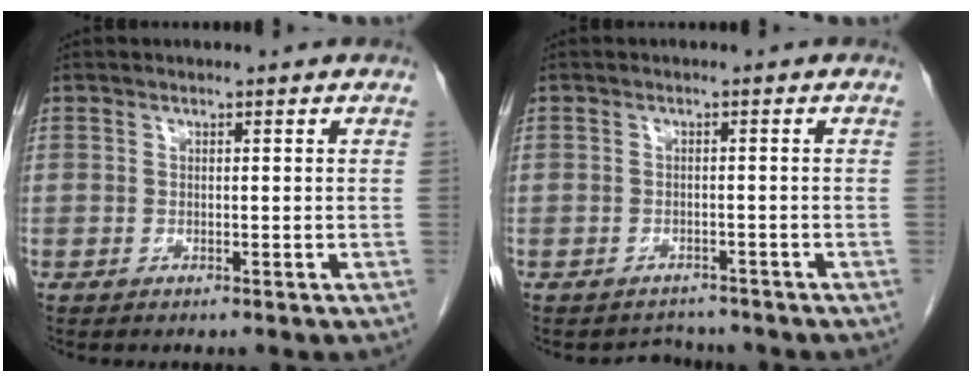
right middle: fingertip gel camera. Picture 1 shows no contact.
{"total": 2.5, "force": [-2.2, 1.0, -0.5], "torque": [-0.002, -0.001, -0.032]}